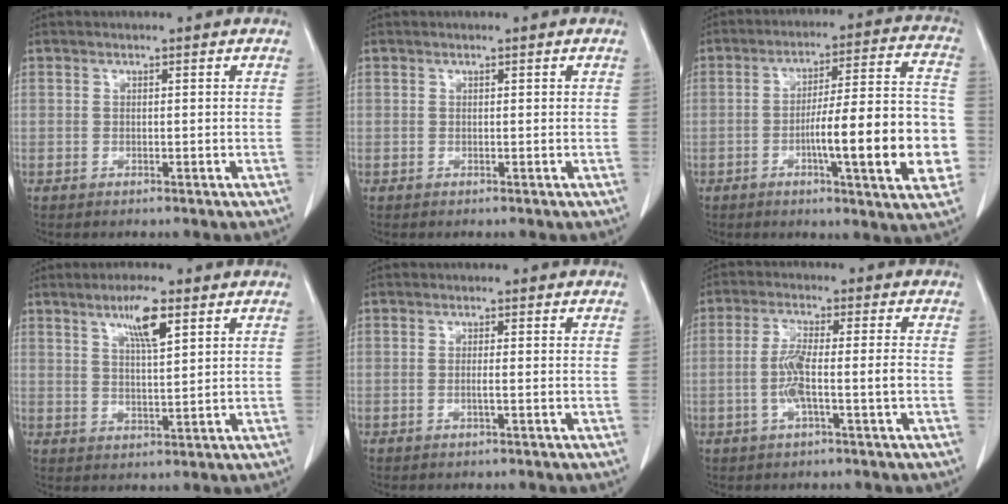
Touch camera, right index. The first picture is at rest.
{"total": 0.0}
{"total": 17.6, "force": [-4.1, 1.9, 17.0], "torque": [-0.218, 0.018, -0.055]}
{"total": 6.0, "force": [3.3, 0.7, 4.9], "torque": [-0.089, 0.000, 0.057]}
{"total": 1.2, "force": [-0.3, -0.1, 1.1], "torque": [-0.023, -0.002, -0.006]}
{"total": 6.0, "force": [-1.4, 0.2, 5.8], "torque": [-0.119, 0.005, -0.026]}